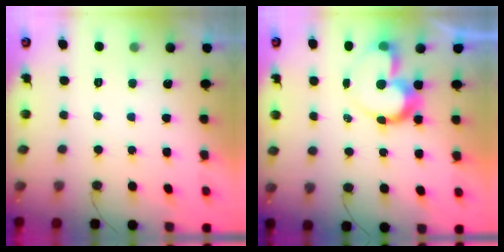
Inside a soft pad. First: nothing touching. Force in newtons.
{"total": 12.1, "press": 12.0, "slide": 1.0}